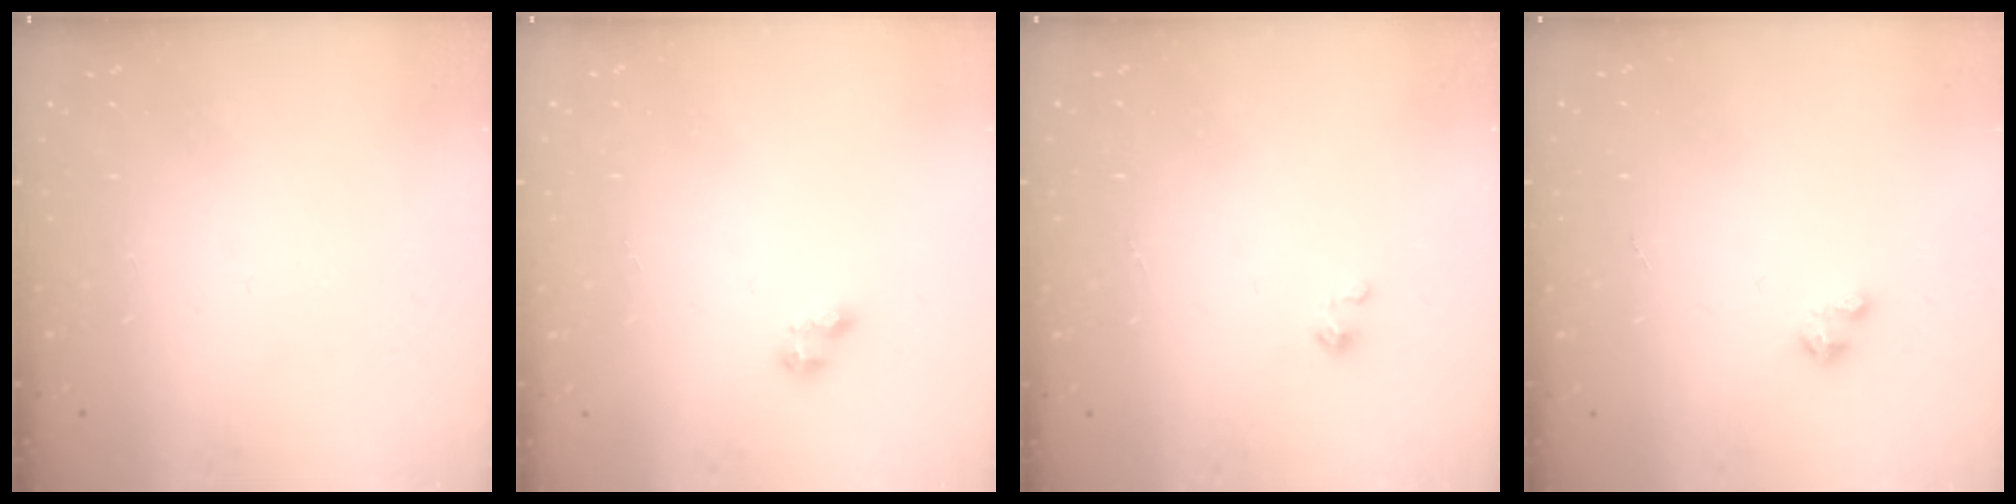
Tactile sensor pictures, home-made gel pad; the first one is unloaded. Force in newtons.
{"total": 3.4, "press": 3.4, "slide": 0.5}
{"total": 2.3, "press": 2.2, "slide": 0.3}
{"total": 2.1, "press": 2.0, "slide": 0.5}